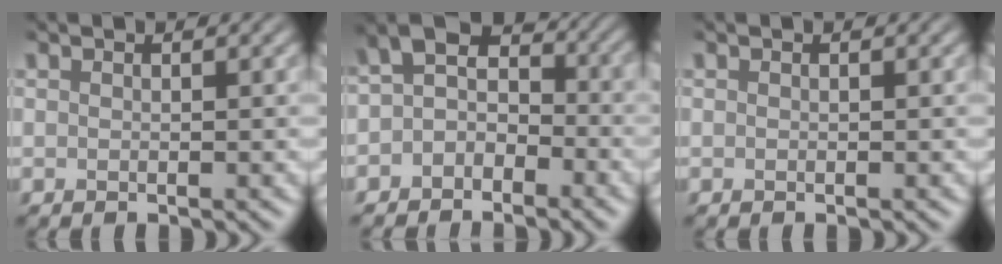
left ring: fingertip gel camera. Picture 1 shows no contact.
{"total": 3.8, "force": [-1.5, 2.6, 2.3], "torque": [-0.035, 0.008, -0.039]}
{"total": 0.0}